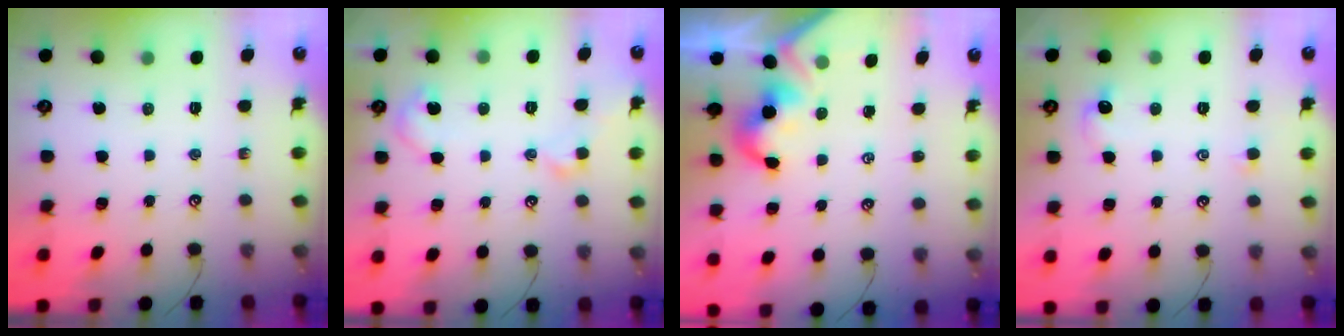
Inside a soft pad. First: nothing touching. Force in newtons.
{"total": 2.7, "press": 2.7, "slide": 0.0}
{"total": 1.9, "press": 1.9, "slide": 0.5}
{"total": 0.7, "press": 0.5, "slide": 0.5}